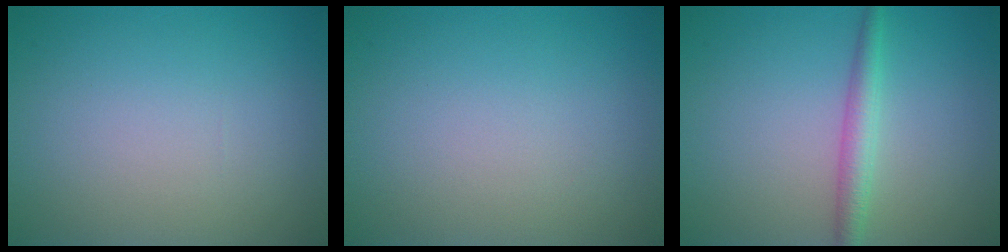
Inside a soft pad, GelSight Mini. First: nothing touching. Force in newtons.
{"total": 0.0}
{"total": 2.3, "press": 2.3, "slide": 0.1}